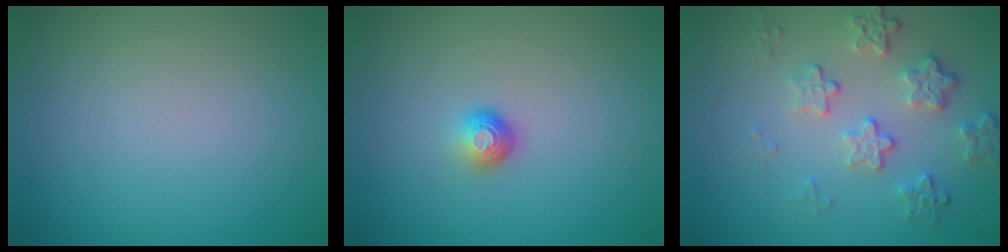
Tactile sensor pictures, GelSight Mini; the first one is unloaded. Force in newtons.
{"total": 1.5, "press": 1.0, "slide": 1.1}
{"total": 4.1, "press": 3.1, "slide": 2.6}